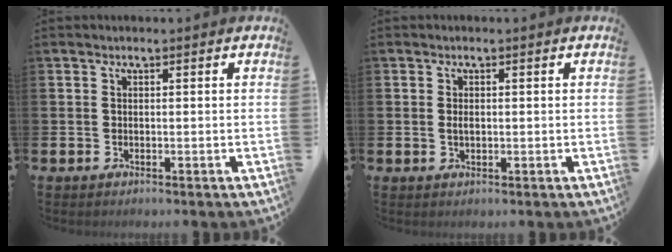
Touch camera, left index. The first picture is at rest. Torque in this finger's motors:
{"motor_torque": [0.53, 0.04, 0.02, 0.04]}